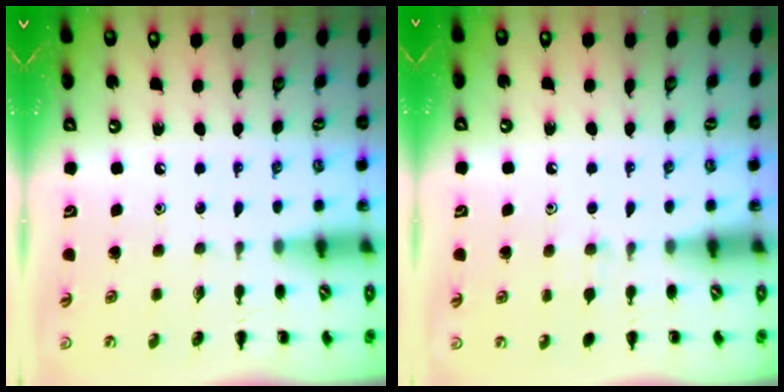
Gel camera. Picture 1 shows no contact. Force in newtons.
{"total": 4.5, "press": 4.2, "slide": 1.7}